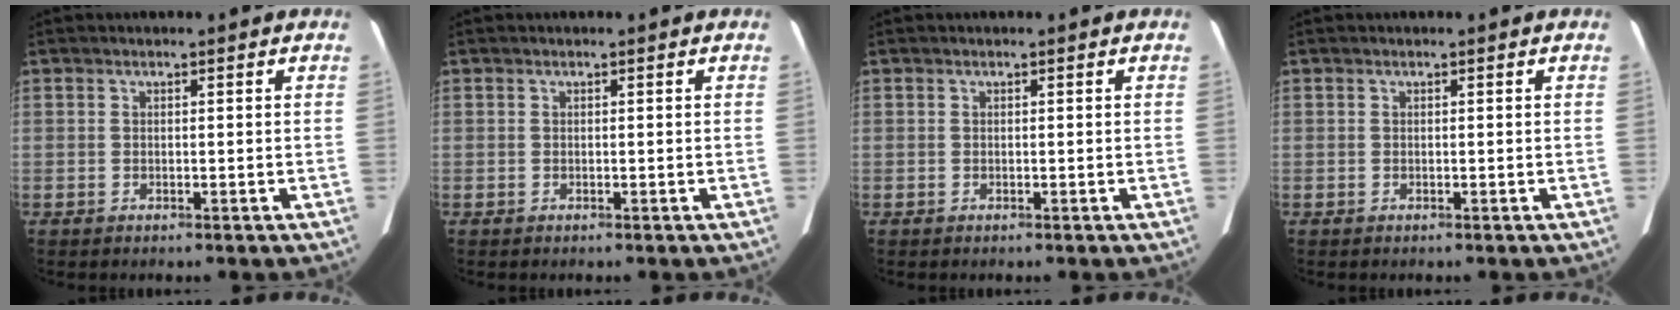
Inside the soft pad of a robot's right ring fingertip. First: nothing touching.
{"total": 0.0}
{"total": 0.0}
{"total": 0.0}